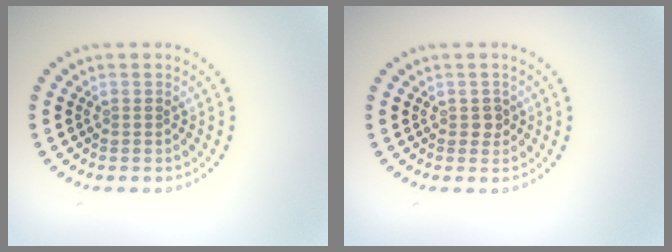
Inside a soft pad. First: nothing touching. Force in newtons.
{"total": 0.9, "press": 0.8, "slide": 0.3}